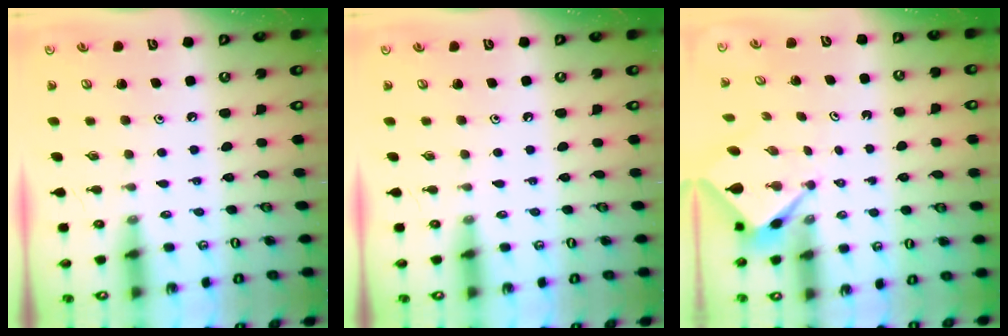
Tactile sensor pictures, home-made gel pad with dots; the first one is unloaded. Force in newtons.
{"total": 0.0}
{"total": 2.5, "press": 2.5, "slide": 0.2}